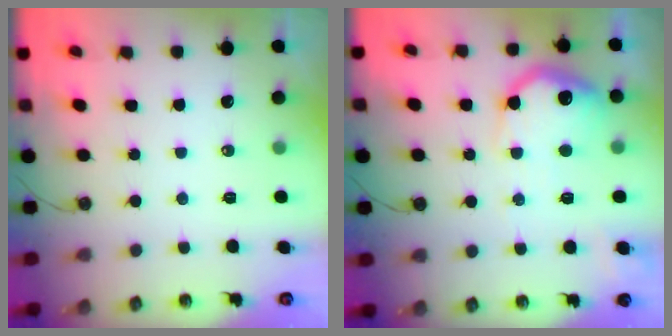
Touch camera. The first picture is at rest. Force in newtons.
{"total": 17.7, "press": 17.7, "slide": 1.1}